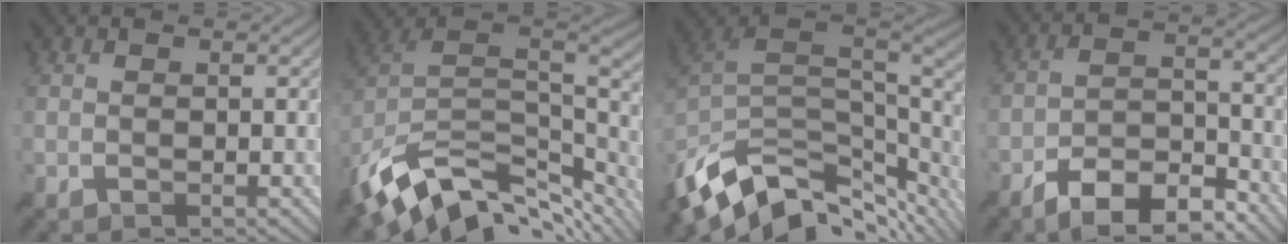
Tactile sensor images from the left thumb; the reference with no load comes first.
{"total": 14.2, "force": [-6.5, 7.5, 10.1], "torque": [-0.235, -0.013, -0.105]}
{"total": 12.3, "force": [-6.5, 5.7, 8.7], "torque": [-0.210, -0.018, -0.103]}
{"total": 10.2, "force": [-7.5, 3.6, 5.9], "torque": [-0.091, 0.006, -0.145]}